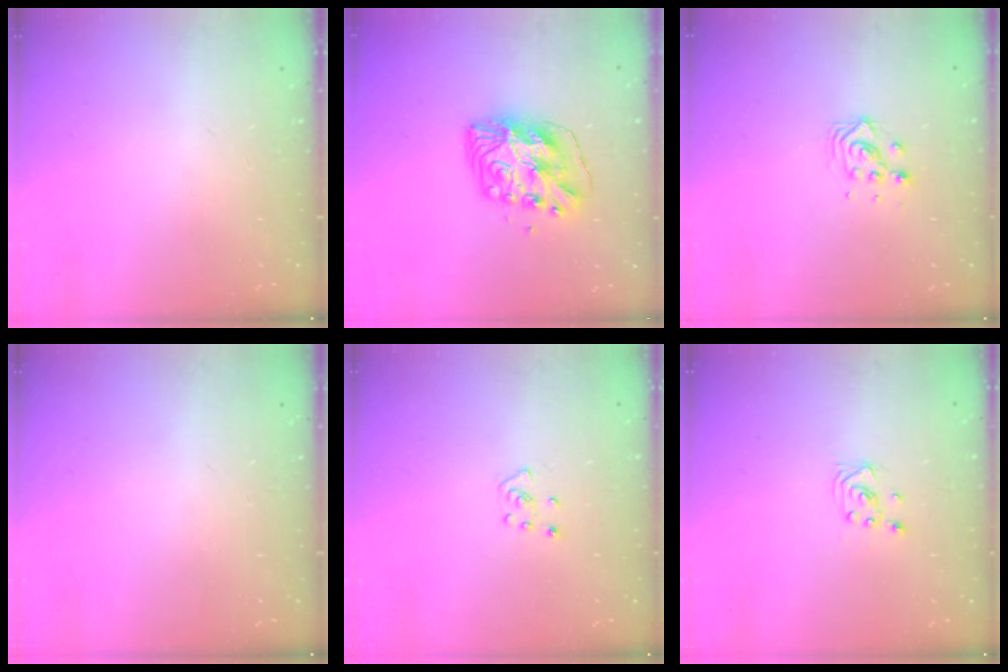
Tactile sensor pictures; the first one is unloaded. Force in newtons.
{"total": 11.3, "press": 11.3, "slide": 1.1}
{"total": 4.5, "press": 4.5, "slide": 0.2}
{"total": 0.0}
{"total": 4.3, "press": 4.2, "slide": 0.4}
{"total": 2.0, "press": 2.0, "slide": 0.1}